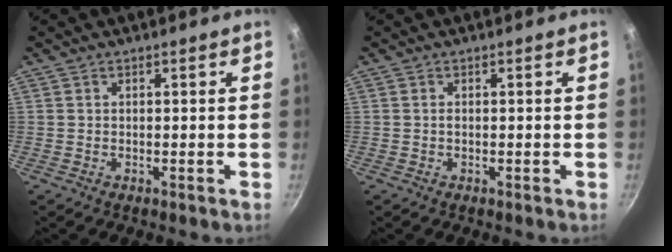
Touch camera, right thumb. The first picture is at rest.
{"total": 0.5, "force": [-0.1, 0.3, 0.4], "torque": [-0.008, 0.003, -0.002]}